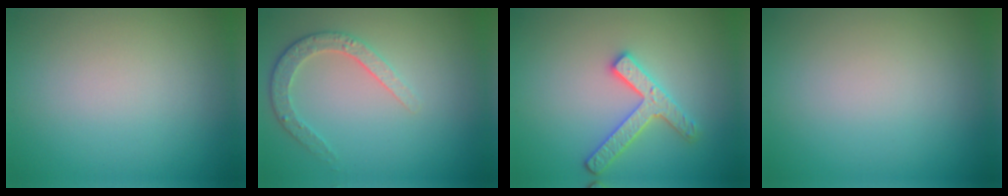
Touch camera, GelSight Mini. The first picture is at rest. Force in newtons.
{"total": 2.6, "press": 2.5, "slide": 0.8}
{"total": 3.2, "press": 3.0, "slide": 0.9}
{"total": 0.0}